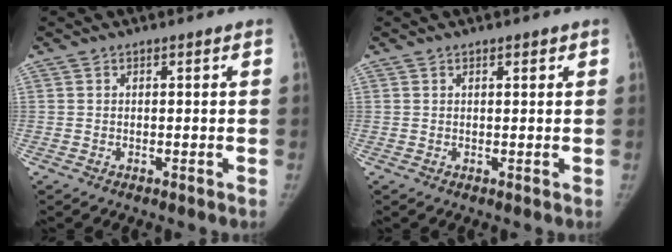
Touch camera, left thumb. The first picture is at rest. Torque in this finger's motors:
{"motor_torque": [-0.37, -0.27, -0.48, 0.05, -0.07]}